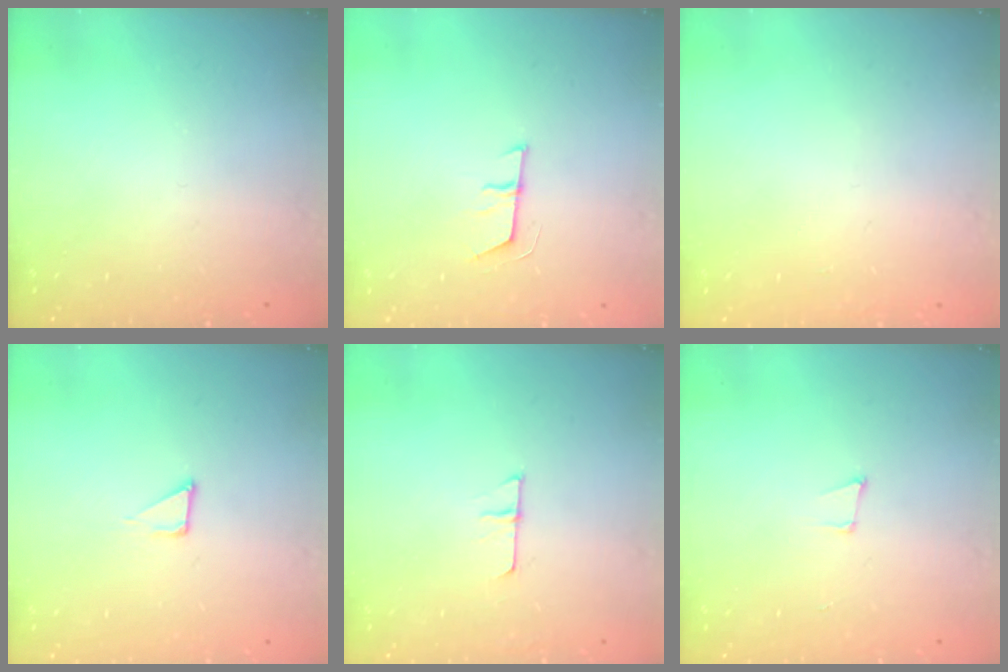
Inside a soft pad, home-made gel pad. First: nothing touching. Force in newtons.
{"total": 5.7, "press": 5.6, "slide": 1.0}
{"total": 0.9, "press": 0.9, "slide": 0.0}
{"total": 2.3, "press": 2.3, "slide": 0.1}
{"total": 5.7, "press": 5.6, "slide": 0.6}
{"total": 5.0, "press": 4.2, "slide": 2.7}